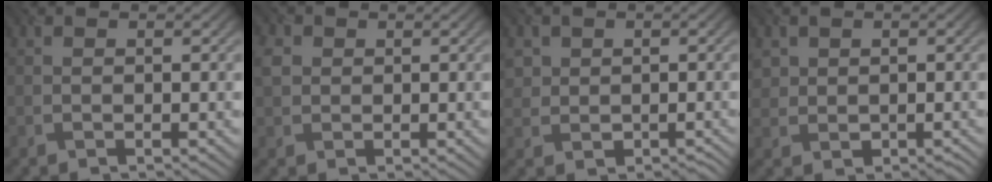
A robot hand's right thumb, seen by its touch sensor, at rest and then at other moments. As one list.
[{"total": 2.2, "force": [0.5, 2.0, 0.7], "torque": [-0.022, 0.003, 0.005]}, {"total": 3.7, "force": [0.6, 3.5, 0.9], "torque": [-0.022, -0.002, 0.011]}, {"total": 2.8, "force": [0.6, 2.7, 0.6], "torque": [-0.013, -0.008, 0.014]}]